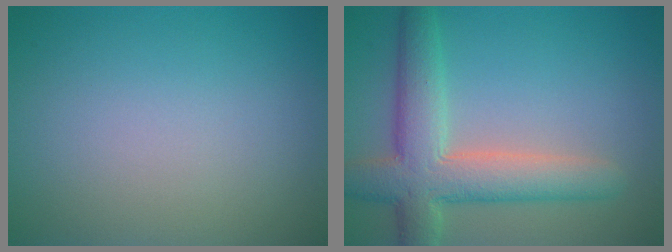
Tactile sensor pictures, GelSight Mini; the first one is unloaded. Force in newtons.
{"total": 6.9, "press": 6.9, "slide": 0.7}